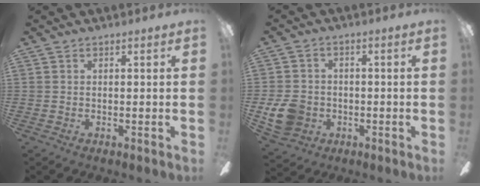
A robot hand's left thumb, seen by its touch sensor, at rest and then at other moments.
{"total": 8.7, "force": [-2.1, 7.4, 4.0], "torque": [-0.085, 0.020, -0.038]}